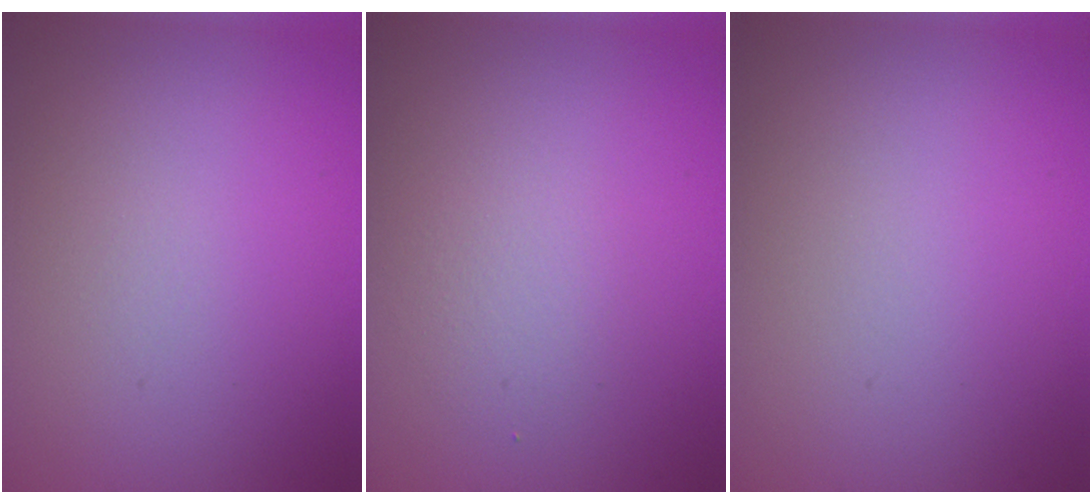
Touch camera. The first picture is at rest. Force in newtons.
{"total": 1.7, "press": 1.7, "slide": 0.2}
{"total": 0.0}